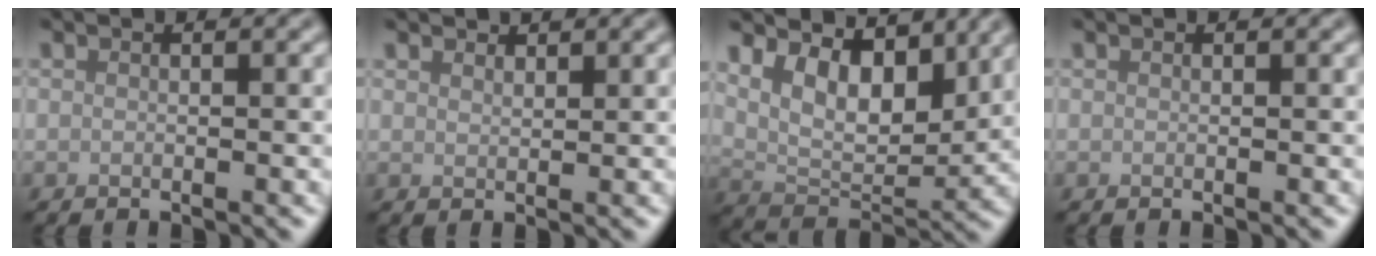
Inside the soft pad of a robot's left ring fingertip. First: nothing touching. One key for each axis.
{"total": 1.6, "fx": 1.5, "fy": 0.4, "fz": 0.2, "tx": -0.006, "ty": 0.004, "tz": 0.028}
{"total": 7.1, "fx": 3.6, "fy": 3.8, "fz": 4.9, "tx": -0.084, "ty": -0.012, "tz": 0.059}
{"total": 0.0}